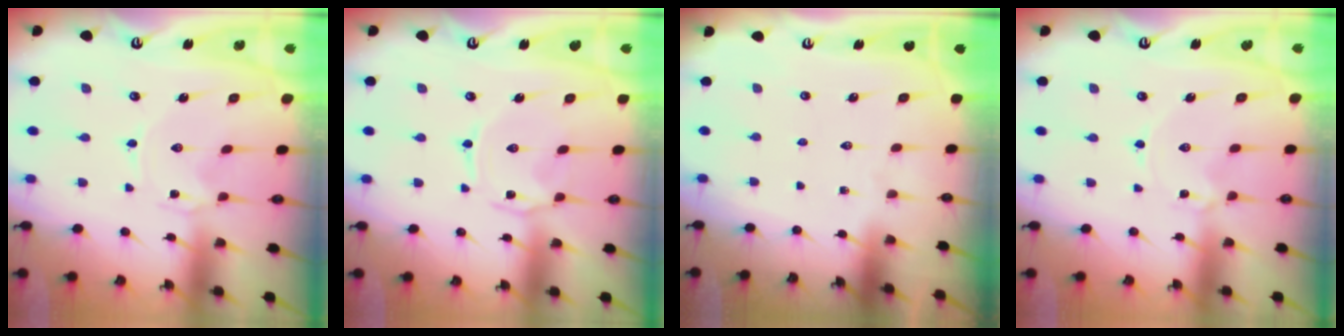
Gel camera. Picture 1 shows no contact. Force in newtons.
{"total": 1.5, "press": 1.5, "slide": 0.3}
{"total": 0.0}
{"total": 1.2, "press": 1.1, "slide": 0.1}